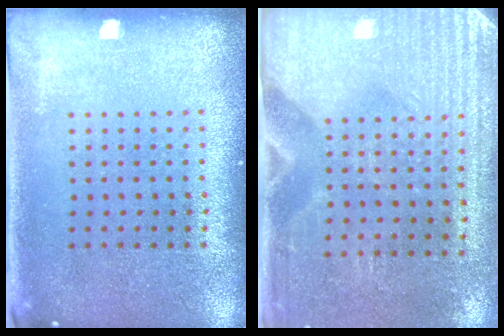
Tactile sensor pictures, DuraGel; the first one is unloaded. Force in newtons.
{"total": 3.0, "press": 2.6, "slide": 1.5}